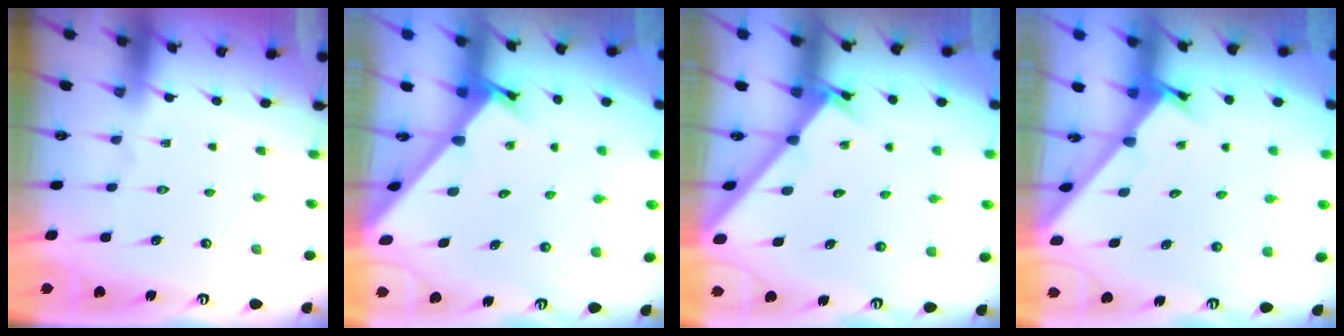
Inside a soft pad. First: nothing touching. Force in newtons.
{"total": 2.8, "press": 2.8, "slide": 0.3}
{"total": 2.0, "press": 2.0, "slide": 0.2}
{"total": 1.6, "press": 1.6, "slide": 0.1}